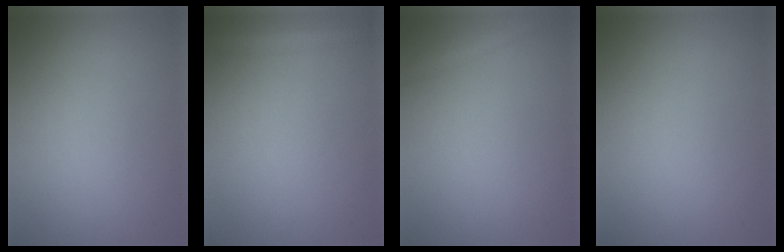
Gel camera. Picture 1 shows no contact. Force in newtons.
{"total": 2.1, "press": 2.1, "slide": 0.1}
{"total": 1.1, "press": 1.1, "slide": 0.1}
{"total": 0.0}